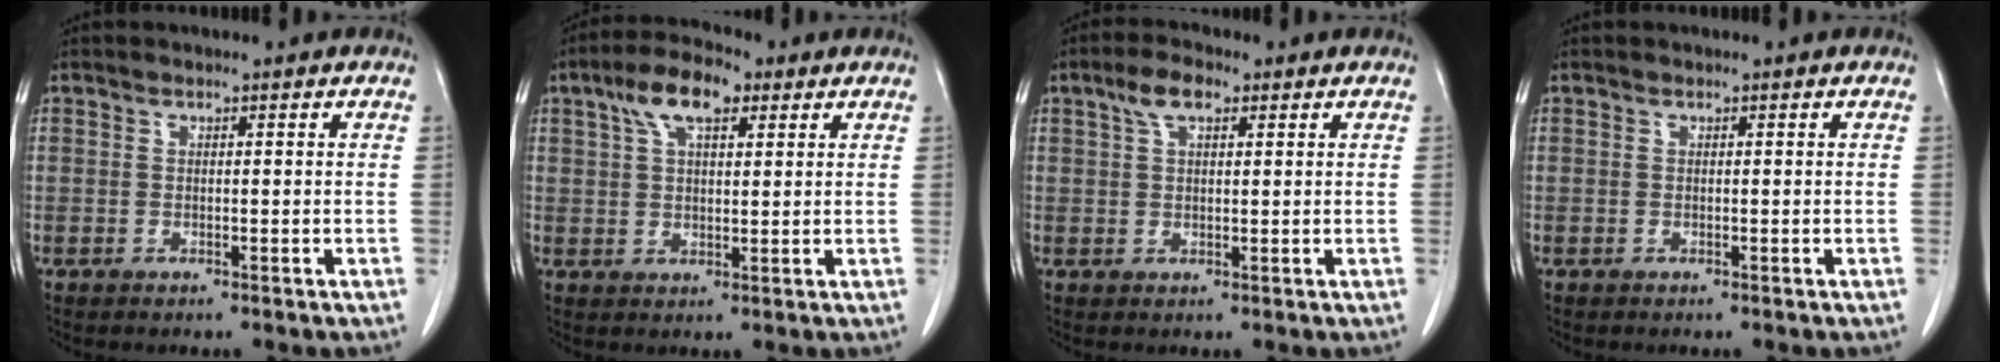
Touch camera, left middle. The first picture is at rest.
{"total": 7.5, "force": [3.8, 3.0, 5.7], "torque": [-0.109, 0.021, 0.067]}
{"total": 4.1, "force": [2.2, 1.7, 3.0], "torque": [-0.063, 0.014, 0.042]}
{"total": 0.0}